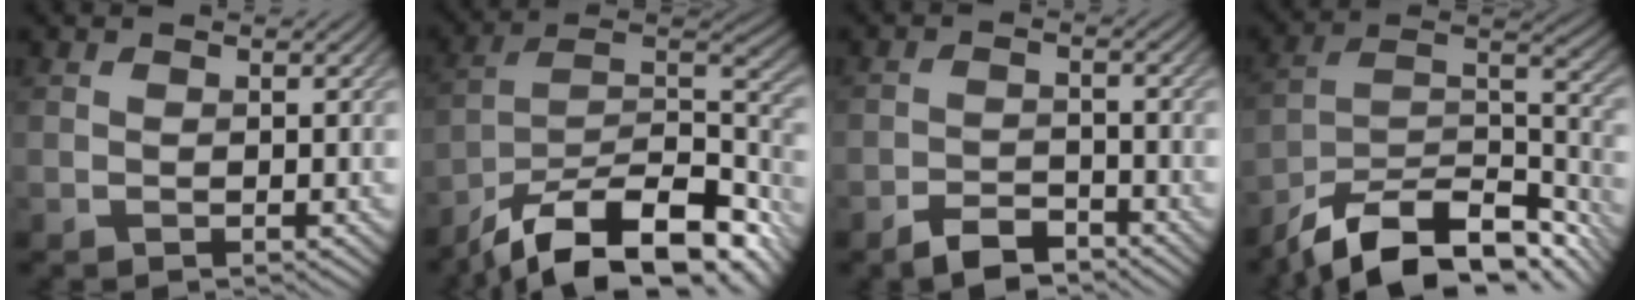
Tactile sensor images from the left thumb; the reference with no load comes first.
{"total": 17.4, "force": [-13.2, 5.8, 9.7], "torque": [-0.193, -0.028, -0.206]}
{"total": 4.1, "force": [-3.3, 1.5, 1.9], "torque": [-0.033, 0.002, -0.065]}
{"total": 14.7, "force": [-10.9, 5.8, 8.1], "torque": [-0.173, -0.022, -0.175]}